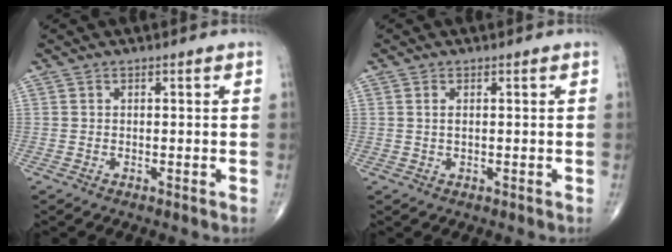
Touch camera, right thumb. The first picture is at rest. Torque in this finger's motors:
{"motor_torque": [-0.37, 0.24, 0.00, -0.02, -0.04]}